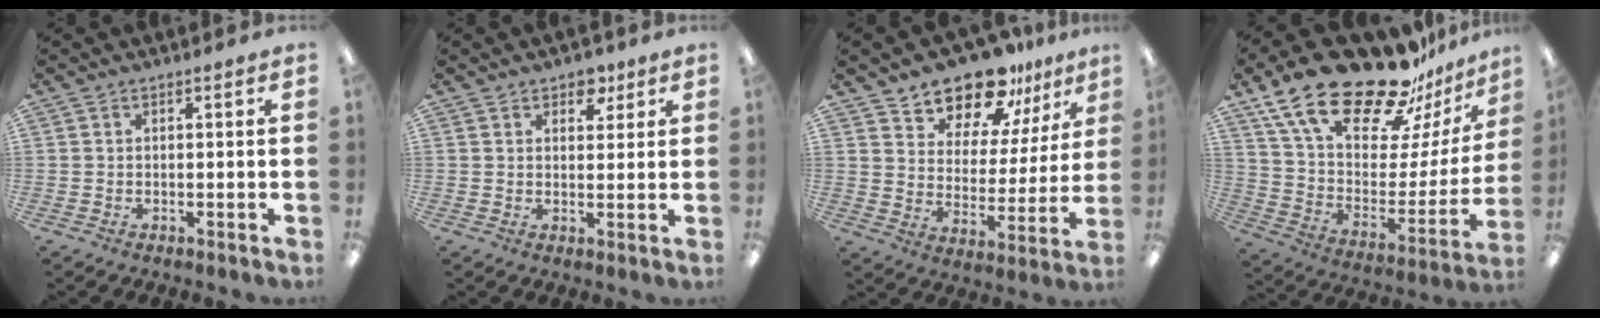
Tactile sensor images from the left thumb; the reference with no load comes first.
{"total": 4.7, "force": [3.3, 2.9, 1.6], "torque": [-0.008, -0.011, 0.054]}
{"total": 15.0, "force": [13.2, 5.9, 3.8], "torque": [-0.070, -0.108, 0.243]}
{"total": 27.5, "force": [20.4, 10.7, 15.0], "torque": [-0.266, -0.136, 0.364]}